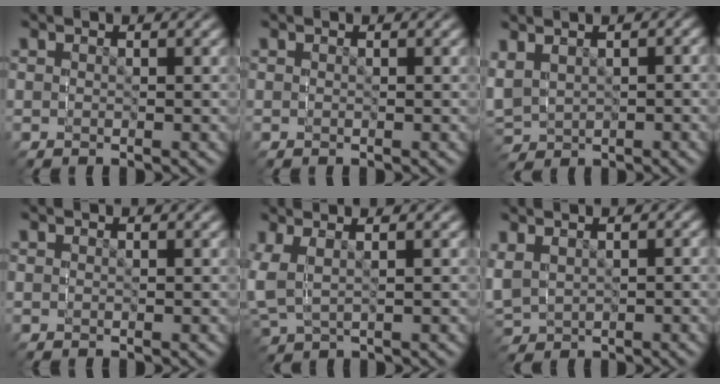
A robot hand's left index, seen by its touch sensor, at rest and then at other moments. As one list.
[{"total": 0.0}, {"total": 3.0, "force": [-0.2, 3.0, 0.4], "torque": [-0.046, -0.013, 0.008]}, {"total": 0.0}, {"total": 4.5, "force": [0.2, 3.7, 2.5], "torque": [-0.088, -0.008, 0.014]}, {"total": 2.7, "force": [-0.3, 2.7, 0.3], "torque": [-0.037, -0.013, 0.006]}]